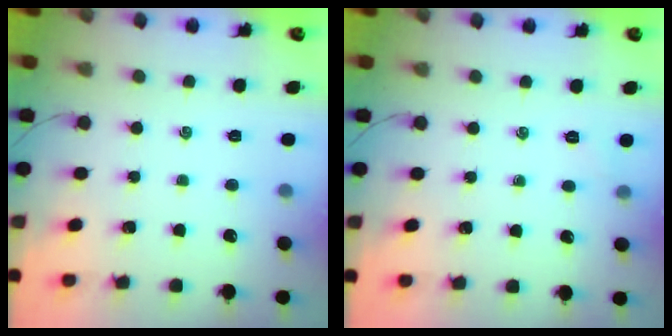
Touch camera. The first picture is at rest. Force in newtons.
{"total": 3.5, "press": 3.3, "slide": 1.1}